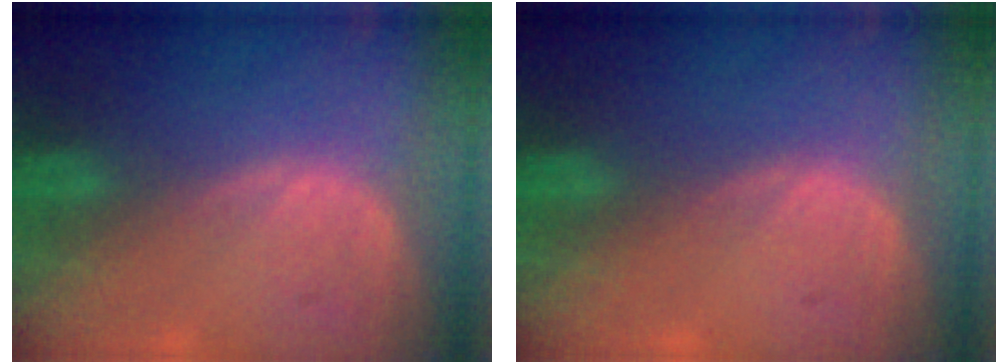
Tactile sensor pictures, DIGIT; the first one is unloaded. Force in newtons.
{"total": 0.0}